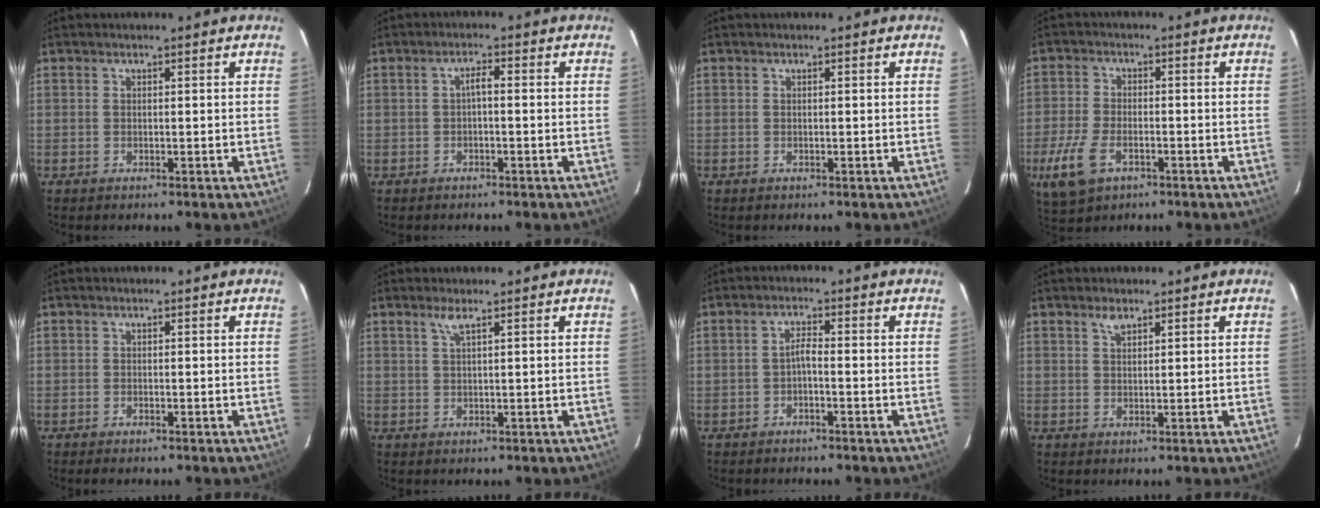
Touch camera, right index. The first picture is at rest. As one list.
[{"total": 1.7, "force": [-0.5, 0.4, 1.6], "torque": [-0.030, 0.009, -0.008]}, {"total": 0.0}, {"total": 9.3, "force": [-4.4, 5.1, 6.4], "torque": [-0.157, -0.013, -0.081]}, {"total": 1.1, "force": [-1.0, 0.3, 0.4], "torque": [-0.009, -0.004, -0.019]}, {"total": 1.6, "force": [1.0, -0.2, 1.2], "torque": [-0.026, 0.002, 0.022]}, {"total": 1.8, "force": [-1.1, 0.2, 1.4], "torque": [-0.029, 0.007, -0.020]}, {"total": 1.8, "force": [1.3, 0.8, 1.0], "torque": [-0.016, 0.004, 0.023]}]